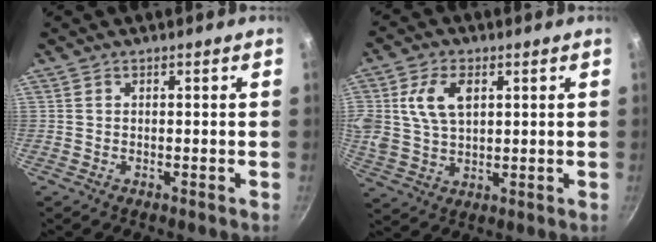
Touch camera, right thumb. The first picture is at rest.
{"total": 9.6, "force": [2.8, 6.1, 6.9], "torque": [-0.120, -0.002, 0.052]}